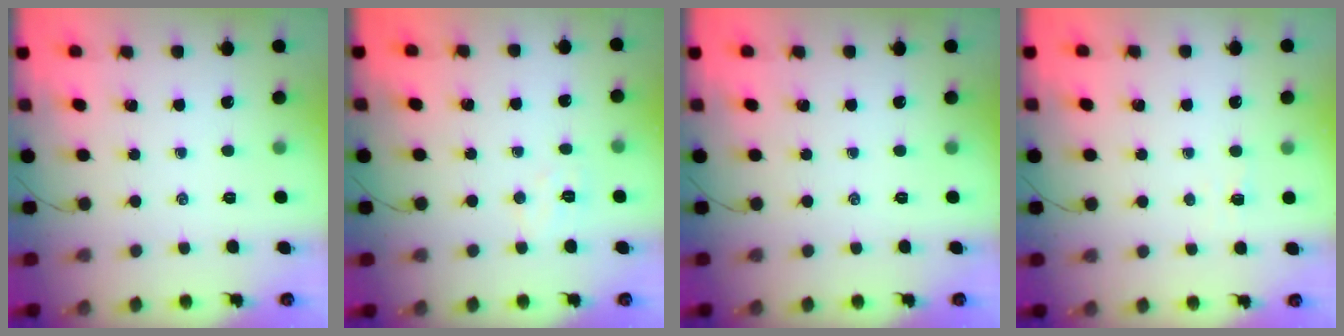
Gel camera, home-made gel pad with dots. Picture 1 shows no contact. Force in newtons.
{"total": 4.7, "press": 4.6, "slide": 1.1}
{"total": 0.0}
{"total": 1.2, "press": 1.1, "slide": 0.5}